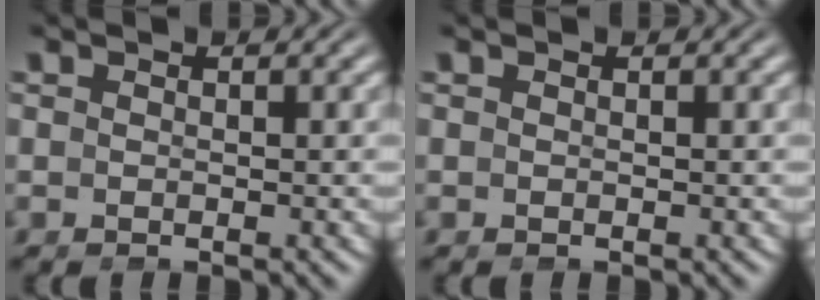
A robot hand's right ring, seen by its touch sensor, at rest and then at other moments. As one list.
[{"total": 0.0}]